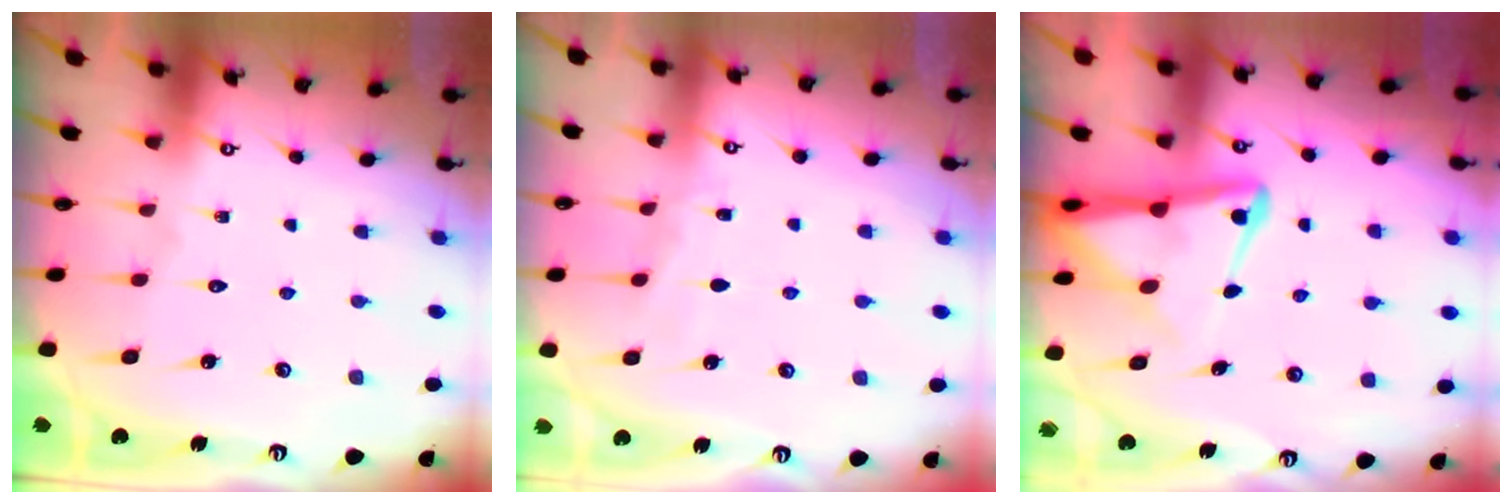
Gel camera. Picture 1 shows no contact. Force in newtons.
{"total": 3.4, "press": 3.3, "slide": 0.5}
{"total": 7.6, "press": 7.6, "slide": 0.8}